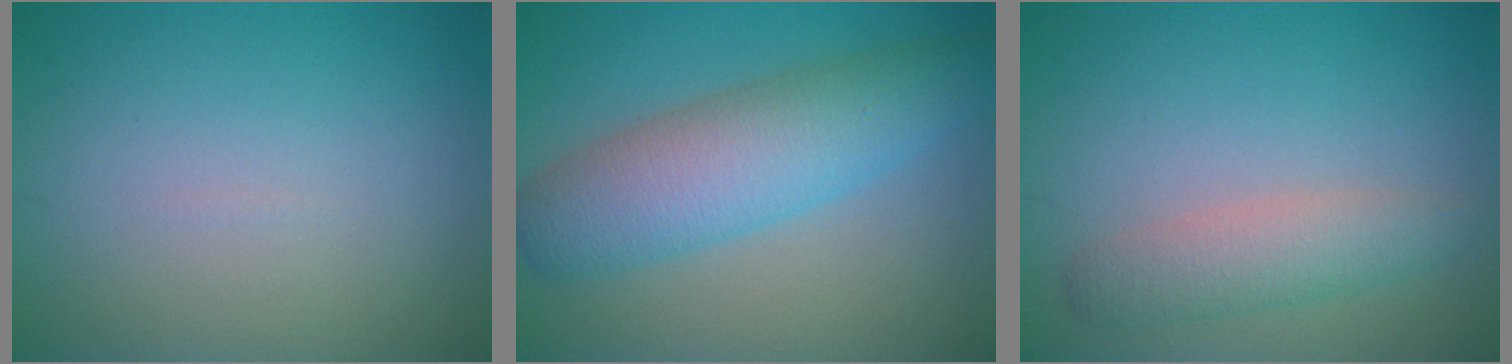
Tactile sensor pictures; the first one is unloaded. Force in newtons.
{"total": 7.2, "press": 7.2, "slide": 0.3}
{"total": 3.2, "press": 3.2, "slide": 0.1}